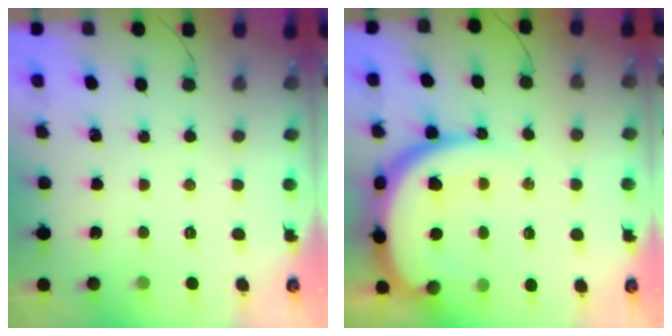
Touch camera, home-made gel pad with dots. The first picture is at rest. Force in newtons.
{"total": 16.9, "press": 16.9, "slide": 1.5}